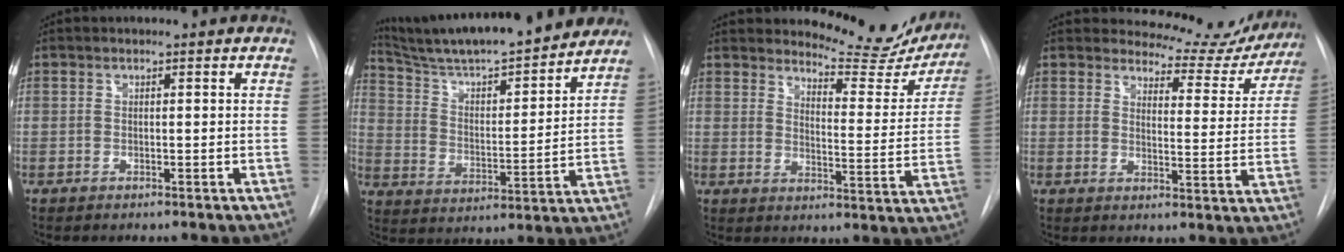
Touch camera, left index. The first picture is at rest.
{"total": 23.0, "force": [20.5, 2.3, 10.1], "torque": [-0.170, -0.003, 0.310]}
{"total": 15.1, "force": [14.4, 3.4, 2.8], "torque": [-0.020, -0.062, 0.166]}
{"total": 11.8, "force": [11.4, 3.1, 0.5], "torque": [0.016, -0.039, 0.119]}